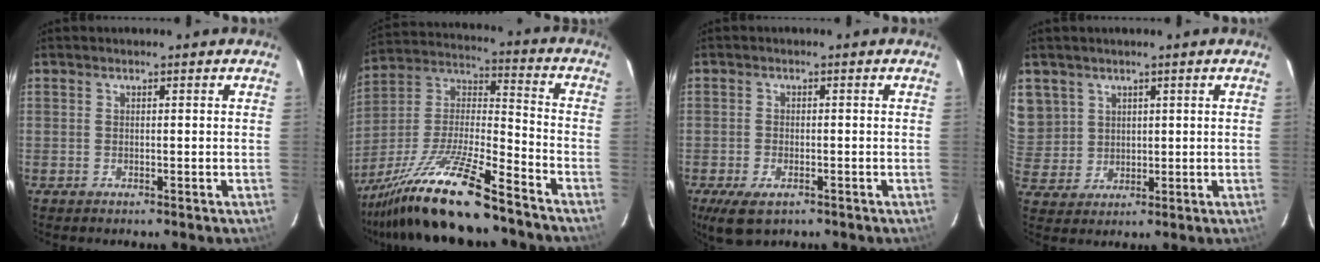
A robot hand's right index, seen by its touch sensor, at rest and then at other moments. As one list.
[{"total": 20.1, "force": [-15.5, 2.3, 12.6], "torque": [-0.251, -0.013, -0.280]}, {"total": 5.5, "force": [-3.2, 2.9, 3.4], "torque": [-0.079, -0.019, -0.055]}, {"total": 9.2, "force": [4.2, 7.9, 2.0], "torque": [-0.051, 0.016, 0.101]}]